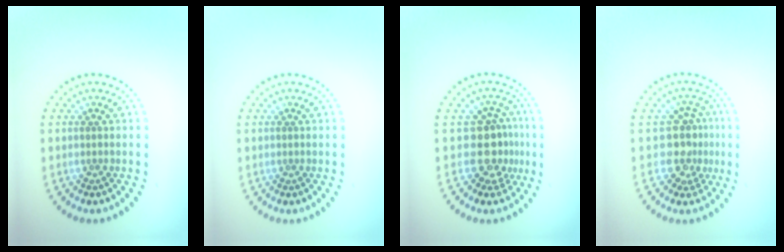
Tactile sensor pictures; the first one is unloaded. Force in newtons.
{"total": 0.0}
{"total": 3.5, "press": 2.6, "slide": 2.3}
{"total": 3.3, "press": 2.5, "slide": 2.2}